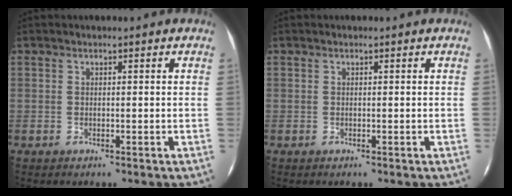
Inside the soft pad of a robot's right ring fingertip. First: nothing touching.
{"total": 0.0}